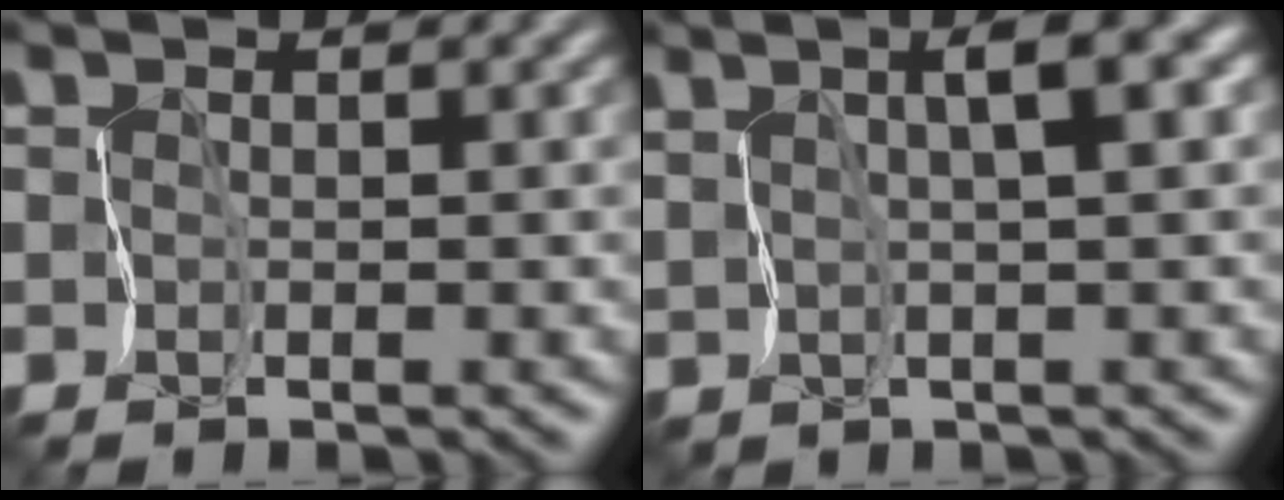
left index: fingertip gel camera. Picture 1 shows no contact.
{"total": 3.2, "force": [1.4, 0.4, 2.8], "torque": [-0.051, 0.011, 0.026]}